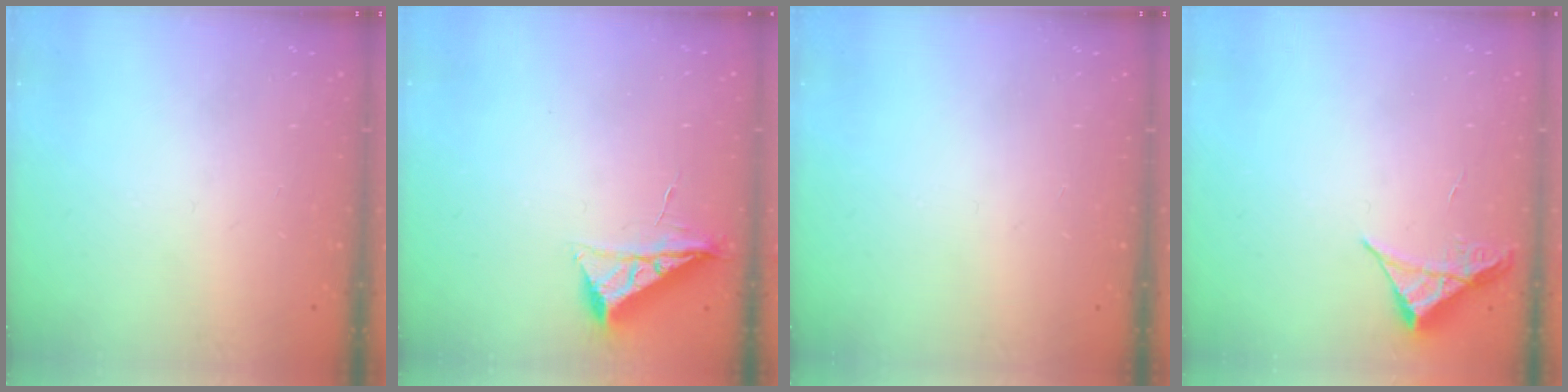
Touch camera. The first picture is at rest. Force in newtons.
{"total": 6.3, "press": 6.2, "slide": 0.8}
{"total": 0.0}
{"total": 4.1, "press": 4.1, "slide": 0.5}